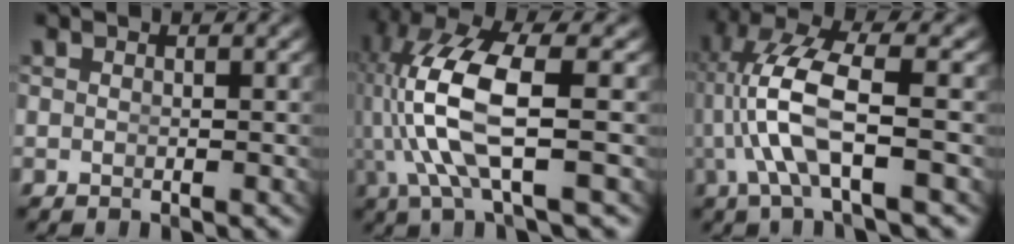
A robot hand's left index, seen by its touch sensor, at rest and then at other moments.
{"total": 8.1, "force": [0.8, 2.9, 7.5], "torque": [-0.170, -0.015, 0.025]}
{"total": 5.9, "force": [0.2, 1.7, 5.6], "torque": [-0.132, -0.007, 0.008]}